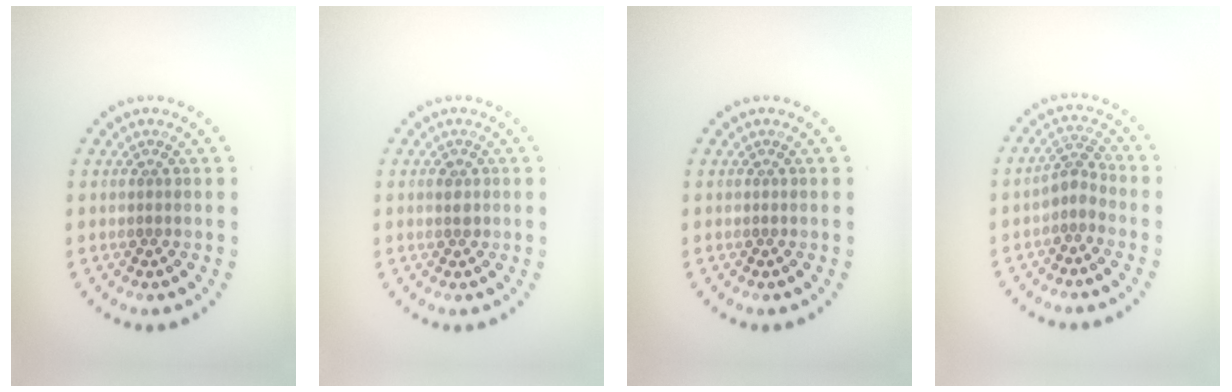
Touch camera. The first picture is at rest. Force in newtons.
{"total": 1.0, "press": 1.0, "slide": 0.2}
{"total": 0.0}
{"total": 2.1, "press": 1.6, "slide": 1.4}